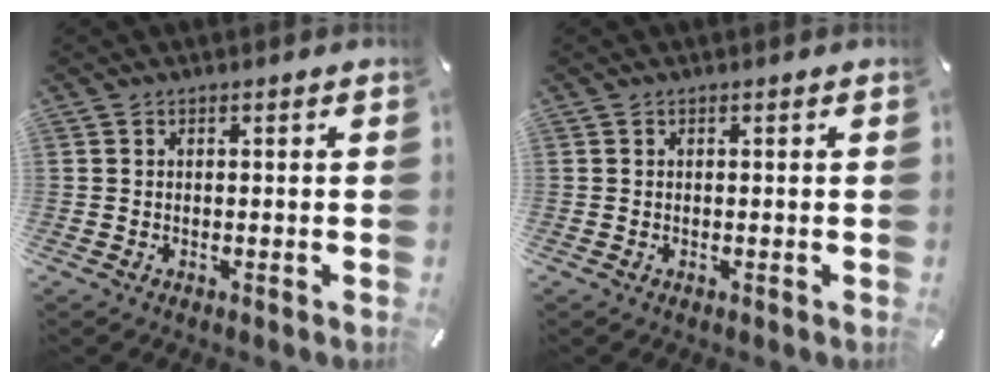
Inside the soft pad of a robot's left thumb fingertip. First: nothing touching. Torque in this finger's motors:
{"motor_torque": [0.14, 0.17, -0.01, 0.00, 0.01]}